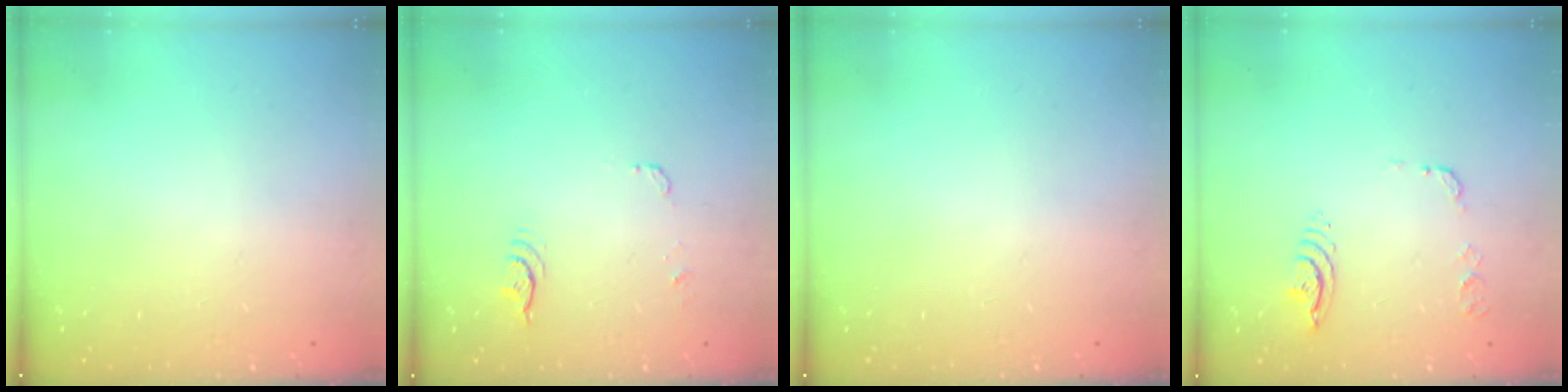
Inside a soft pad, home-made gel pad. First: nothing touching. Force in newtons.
{"total": 14.3, "press": 5.9, "slide": 13.1}
{"total": 0.0}
{"total": 9.4, "press": 9.4, "slide": 1.1}